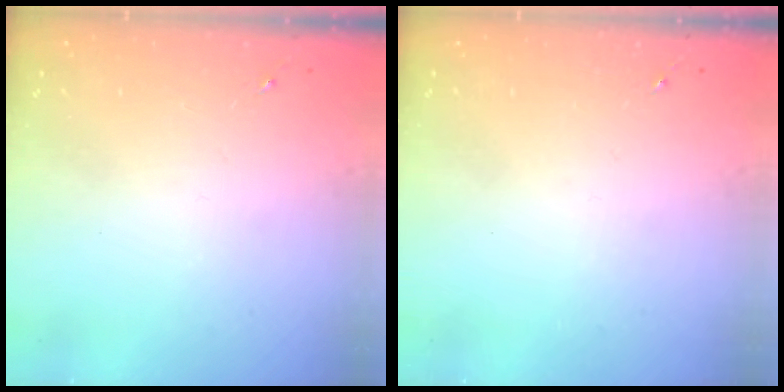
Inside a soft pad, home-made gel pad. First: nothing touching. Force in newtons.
{"total": 0.0}